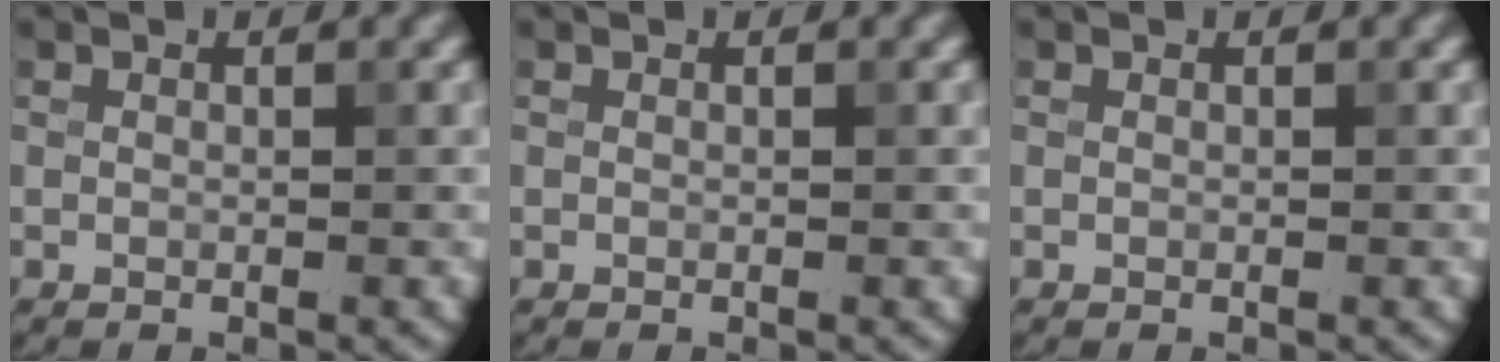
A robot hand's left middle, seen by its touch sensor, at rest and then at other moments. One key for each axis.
{"total": 0.0}
{"total": 0.0}